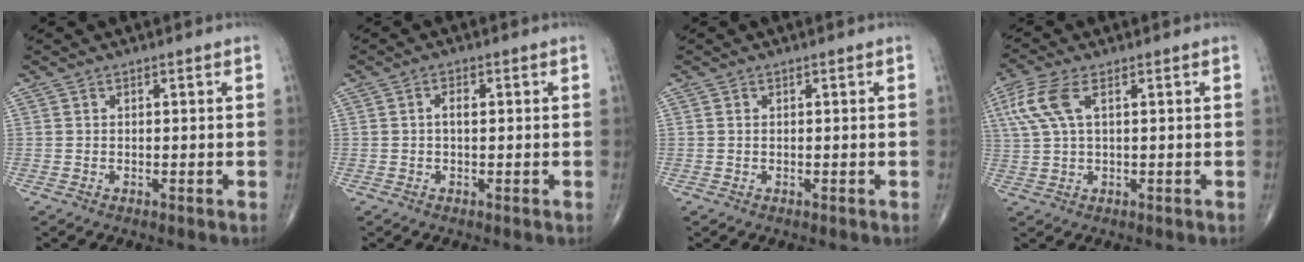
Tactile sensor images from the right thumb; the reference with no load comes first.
{"total": 1.7, "force": [0.1, 0.8, 1.5], "torque": [-0.026, 0.006, 0.000]}
{"total": 0.0}
{"total": 7.5, "force": [2.5, 3.0, 6.3], "torque": [-0.173, 0.014, 0.053]}